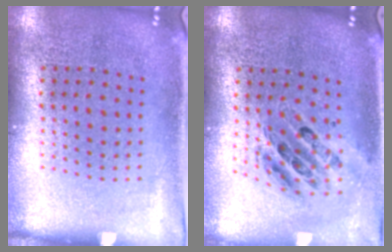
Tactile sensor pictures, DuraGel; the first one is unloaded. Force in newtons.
{"total": 0.9, "press": 0.9, "slide": 0.1}